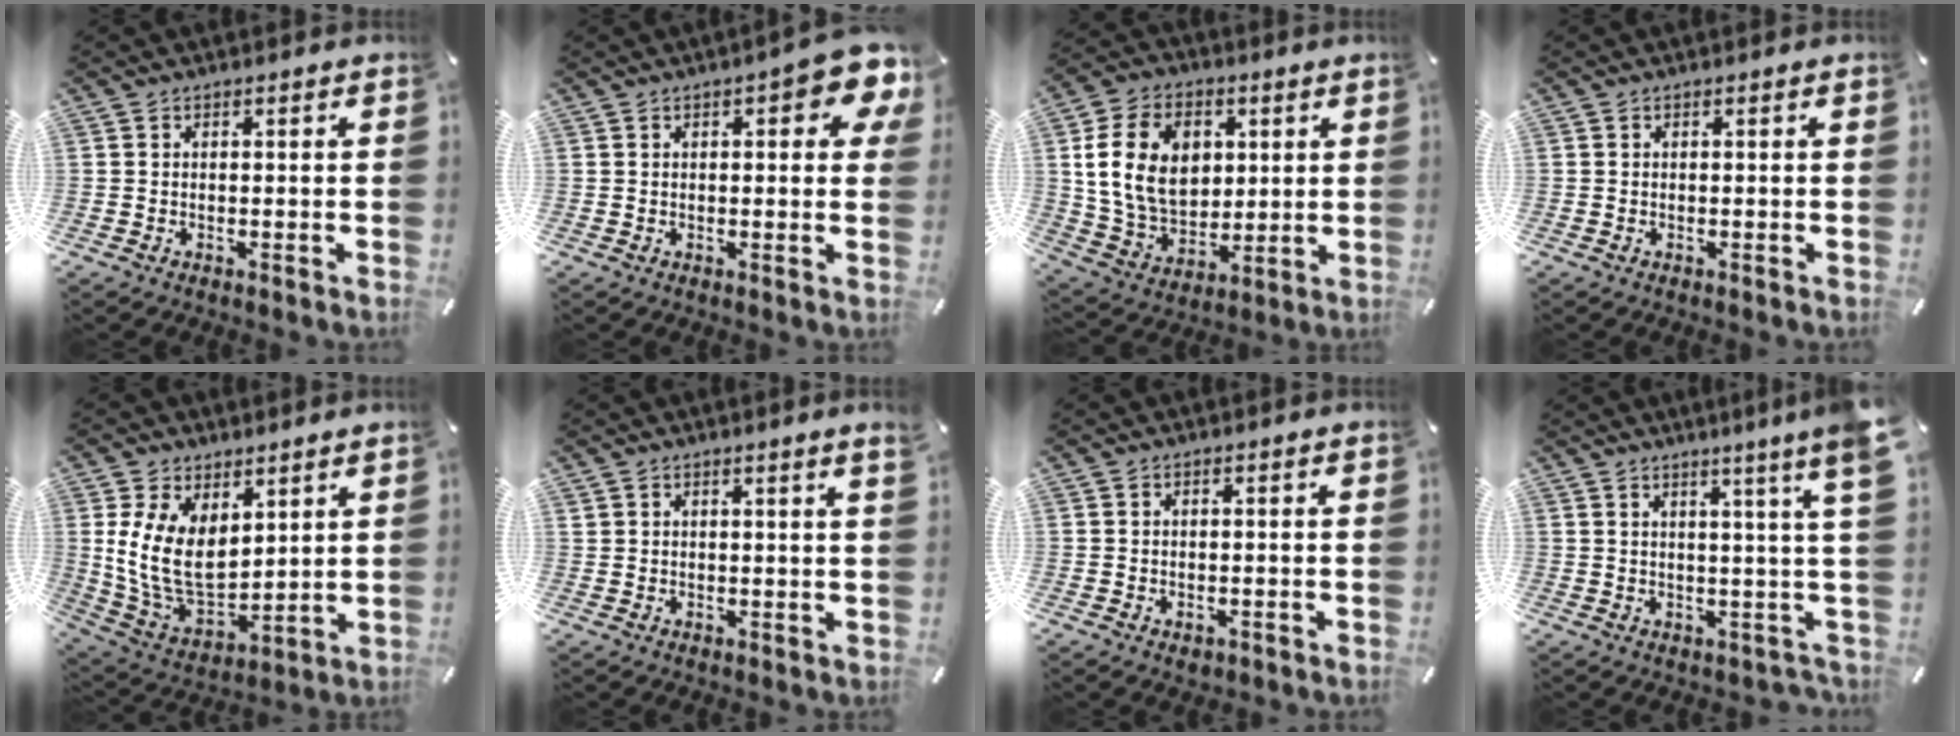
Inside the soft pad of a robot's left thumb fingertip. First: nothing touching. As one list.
[{"total": 9.2, "force": [3.3, 3.5, 7.8], "torque": [-0.100, -0.013, 0.052]}, {"total": 15.4, "force": [3.4, 11.8, 9.4], "torque": [-0.188, 0.011, 0.064]}, {"total": 0.0}, {"total": 13.3, "force": [3.6, 9.4, 8.7], "torque": [-0.200, -0.033, 0.072]}, {"total": 1.7, "force": [1.4, -0.2, 0.8], "torque": [-0.016, -0.004, 0.026]}, {"total": 1.0, "force": [-0.2, 0.9, 0.4], "torque": [-0.007, 0.003, -0.005]}, {"total": 7.9, "force": [4.1, -0.5, 6.7], "torque": [-0.103, -0.031, 0.063]}]